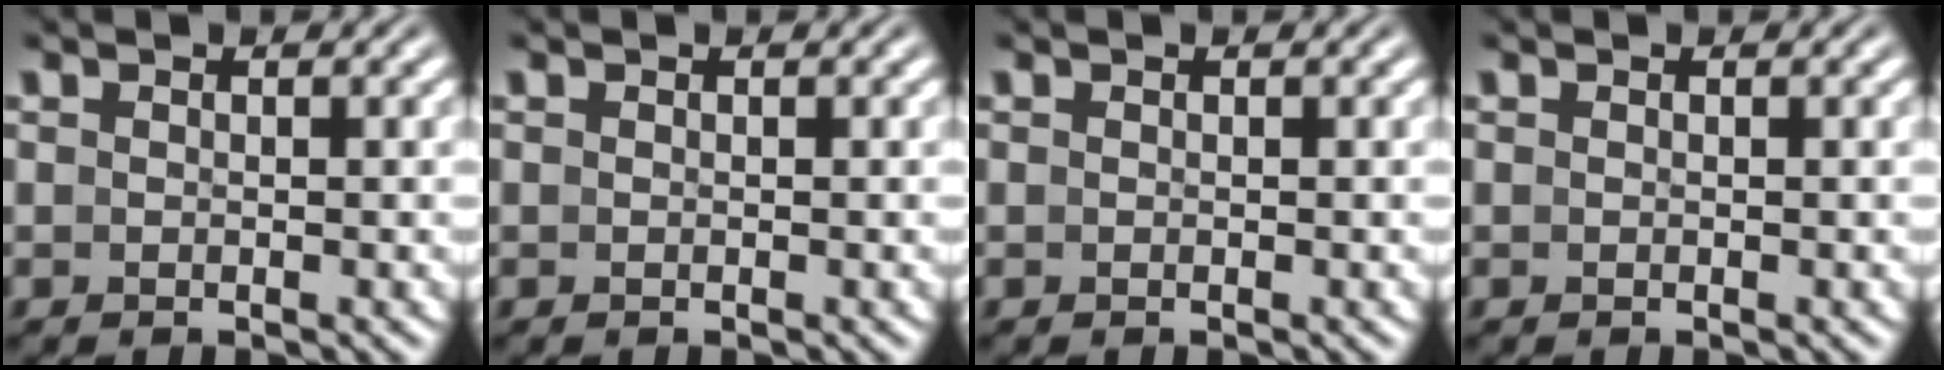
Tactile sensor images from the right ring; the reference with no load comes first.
{"total": 0.0}
{"total": 0.0}
{"total": 0.0}